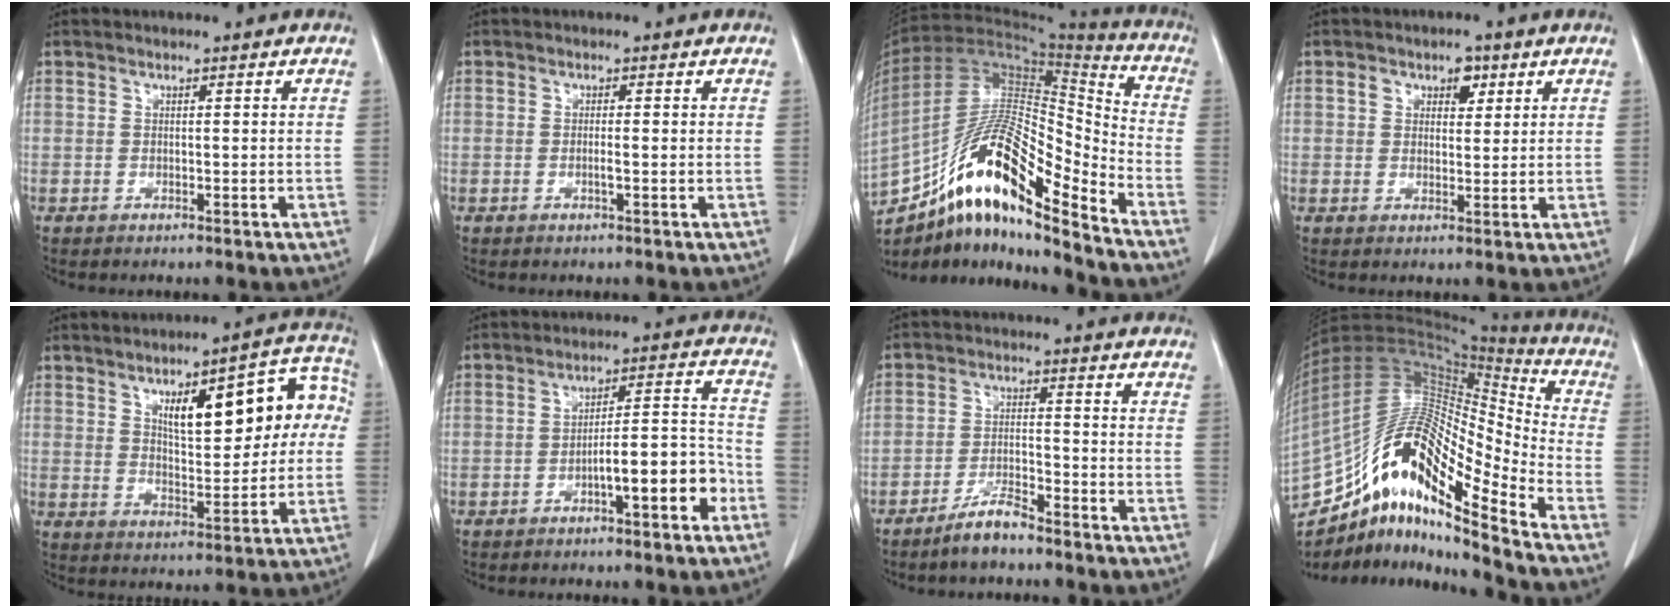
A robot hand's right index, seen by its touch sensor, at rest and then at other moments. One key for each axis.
{"total": 1.2, "fx": -0.3, "fy": 0.0, "fz": 1.1, "tx": -0.023, "ty": -0.002, "tz": -0.005}
{"total": 21.2, "fx": -14.1, "fy": 3.9, "fz": 15.4, "tx": -0.297, "ty": 0.009, "tz": -0.251}
{"total": 3.8, "fx": 1.7, "fy": 2.4, "fz": 2.4, "tx": -0.033, "ty": 0.009, "tz": 0.027}
{"total": 15.4, "fx": 3.8, "fy": 5.4, "fz": 13.9, "tx": -0.177, "ty": 0.039, "tz": 0.056}
{"total": 9.0, "fx": -4.1, "fy": 1.5, "fz": 7.8, "tx": -0.114, "ty": 0.027, "tz": -0.059}
{"total": 4.7, "fx": -4.1, "fy": 0.9, "fz": 2.2, "tx": -0.044, "ty": -0.002, "tz": -0.078}
{"total": 20.7, "fx": -13.9, "fy": 3.6, "fz": 14.9, "tx": -0.302, "ty": 0.026, "tz": -0.253}